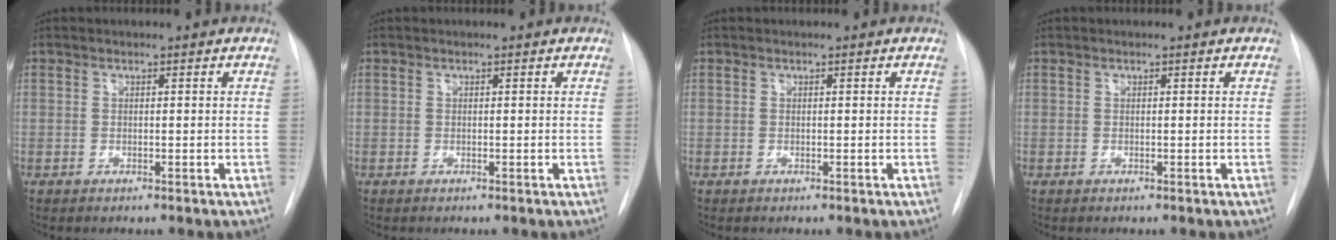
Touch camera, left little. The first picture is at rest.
{"total": 0.0}
{"total": 0.0}
{"total": 0.0}